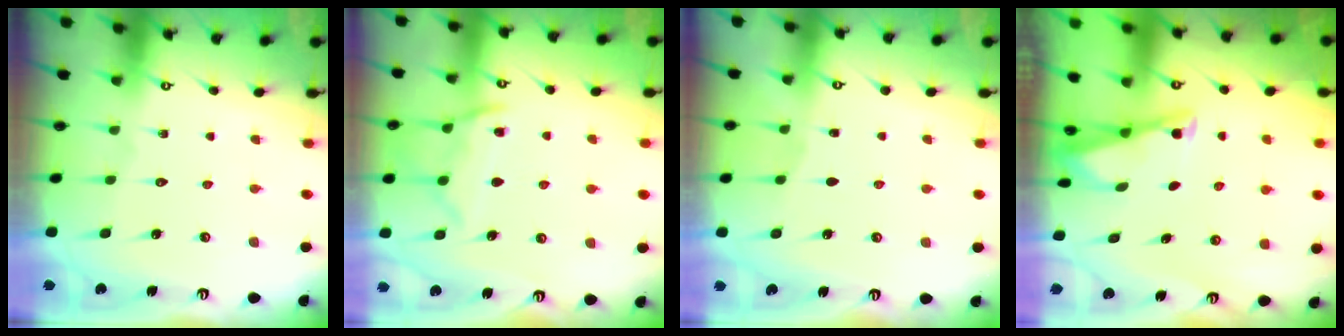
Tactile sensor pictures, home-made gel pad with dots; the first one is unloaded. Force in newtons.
{"total": 11.4, "press": 11.3, "slide": 1.3}
{"total": 1.6, "press": 1.5, "slide": 0.3}
{"total": 3.0, "press": 3.0, "slide": 0.3}